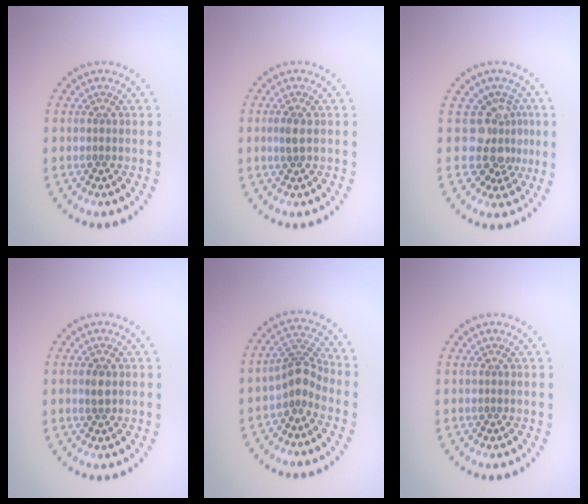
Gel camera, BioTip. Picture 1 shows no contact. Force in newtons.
{"total": 1.2, "press": 1.2, "slide": 0.3}
{"total": 3.6, "press": 2.8, "slide": 2.4}
{"total": 1.3, "press": 1.3, "slide": 0.1}
{"total": 2.9, "press": 2.2, "slide": 2.0}
{"total": 0.0}